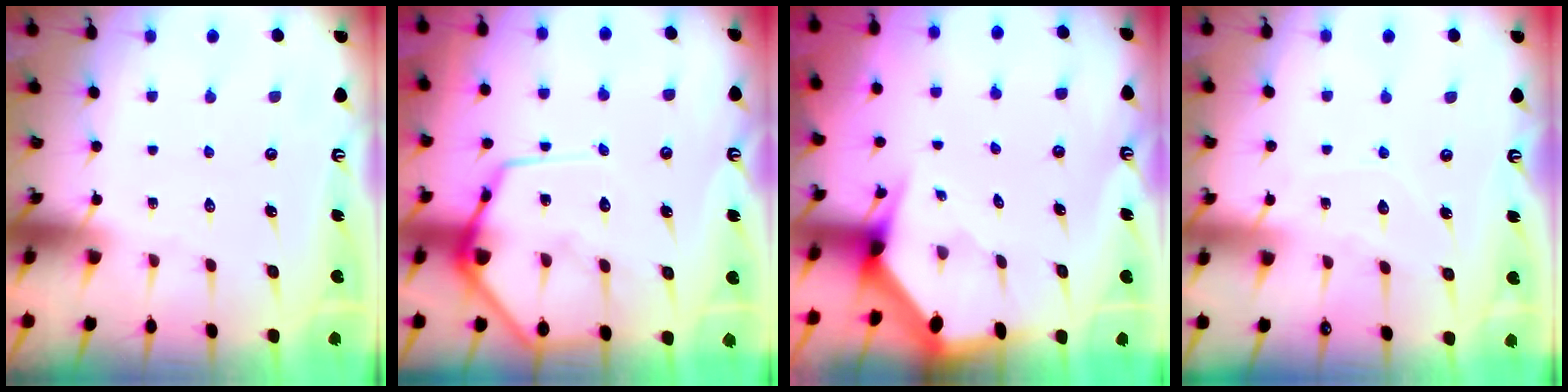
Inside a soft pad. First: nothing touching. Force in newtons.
{"total": 11.6, "press": 11.5, "slide": 1.2}
{"total": 2.8, "press": 2.8, "slide": 0.3}
{"total": 5.2, "press": 5.2, "slide": 0.5}